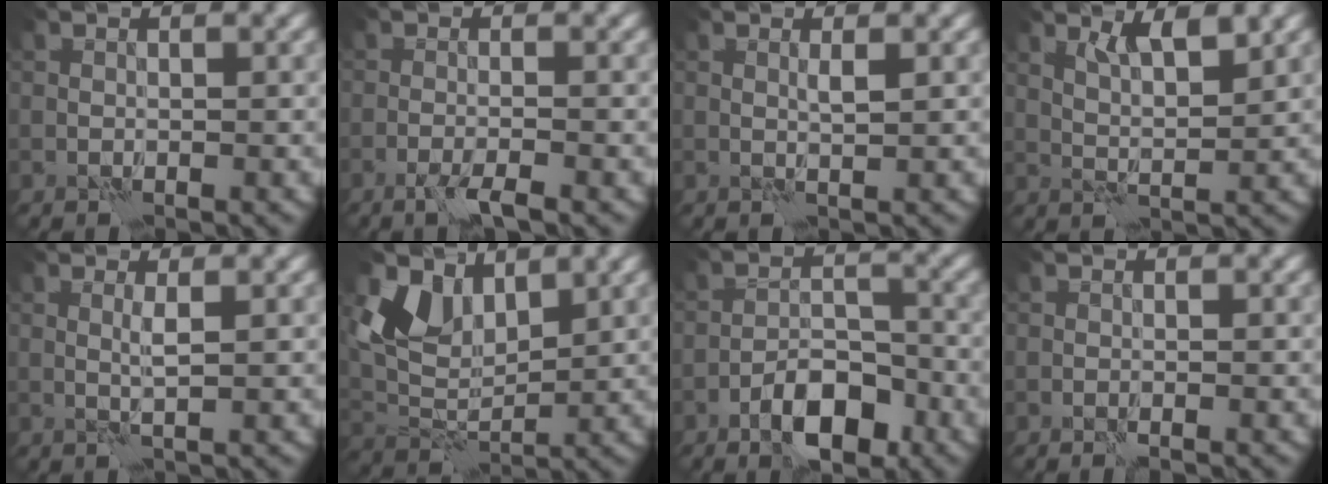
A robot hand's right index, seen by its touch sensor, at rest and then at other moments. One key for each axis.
{"total": 2.1, "fx": -1.4, "fy": 0.0, "fz": 1.6, "tx": -0.034, "ty": -0.001, "tz": -0.032}
{"total": 0.8, "fx": 0.4, "fy": -0.1, "fz": 0.7, "tx": -0.017, "ty": -0.001, "tz": 0.006}
{"total": 3.1, "fx": 2.0, "fy": 0.5, "fz": 2.2, "tx": -0.046, "ty": -0.005, "tz": 0.038}
{"total": 1.2, "fx": 0.5, "fy": -0.2, "fz": 1.1, "tx": -0.028, "ty": 0.000, "tz": 0.005}
{"total": 5.5, "fx": 3.5, "fy": 3.2, "fz": 2.7, "tx": -0.066, "ty": -0.009, "tz": 0.067}
{"total": 5.6, "fx": -3.5, "fy": 2.4, "fz": 3.7, "tx": -0.057, "ty": 0.007, "tz": -0.063}
{"total": 0.8, "fx": -0.6, "fy": 0.0, "fz": 0.5, "tx": -0.012, "ty": -0.001, "tz": -0.010}